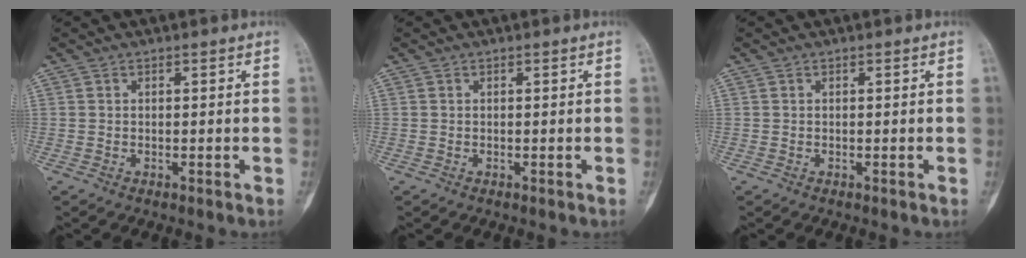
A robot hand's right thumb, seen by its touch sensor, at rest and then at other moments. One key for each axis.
{"total": 0.0}
{"total": 0.0}